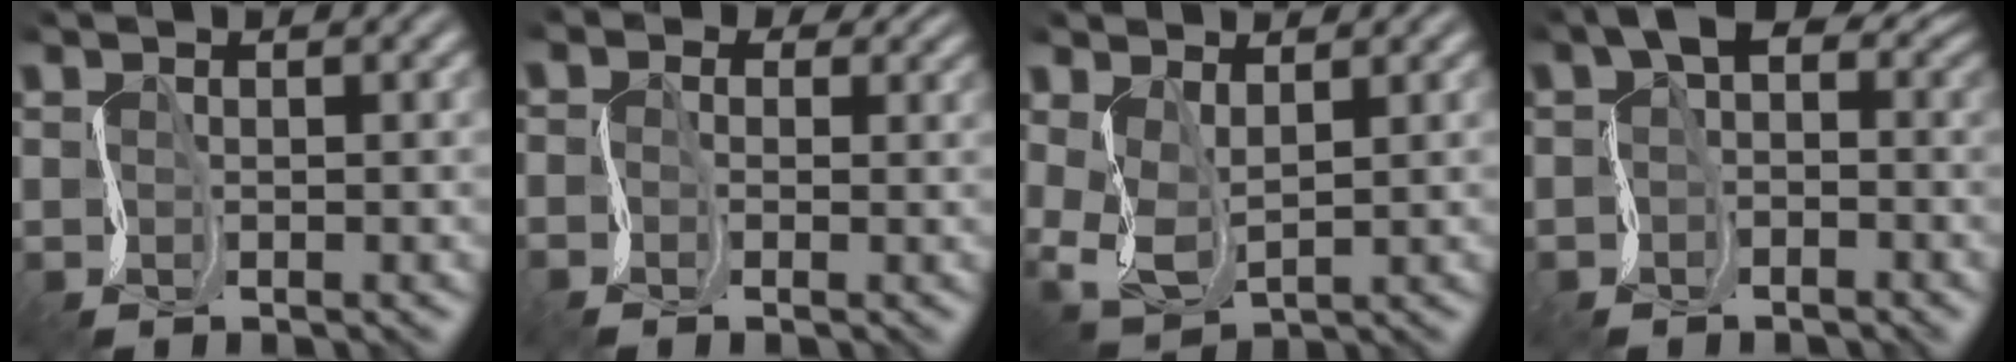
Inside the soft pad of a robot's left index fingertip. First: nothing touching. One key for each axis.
{"total": 1.7, "fx": -0.5, "fy": 1.6, "fz": 0.2, "tx": -0.002, "ty": 0.009, "tz": -0.025}
{"total": 2.5, "fx": 0.5, "fy": 1.4, "fz": 2.0, "tx": -0.073, "ty": -0.006, "tz": 0.018}
{"total": 2.4, "fx": 0.0, "fy": 1.8, "fz": 1.6, "tx": -0.022, "ty": 0.011, "tz": -0.006}